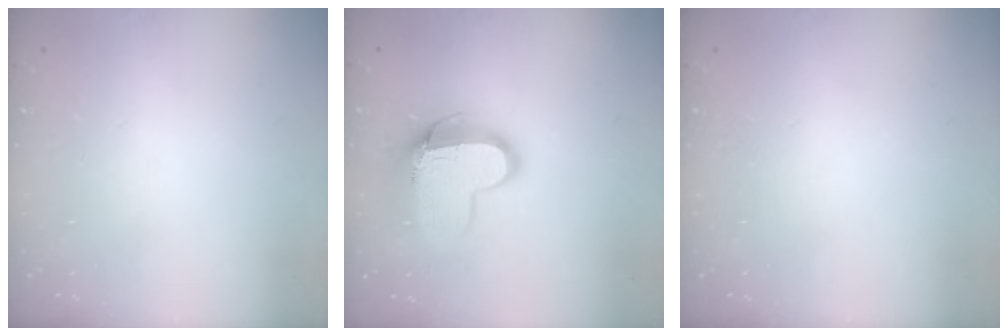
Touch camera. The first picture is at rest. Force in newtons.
{"total": 12.9, "press": 12.9, "slide": 1.1}
{"total": 0.0}